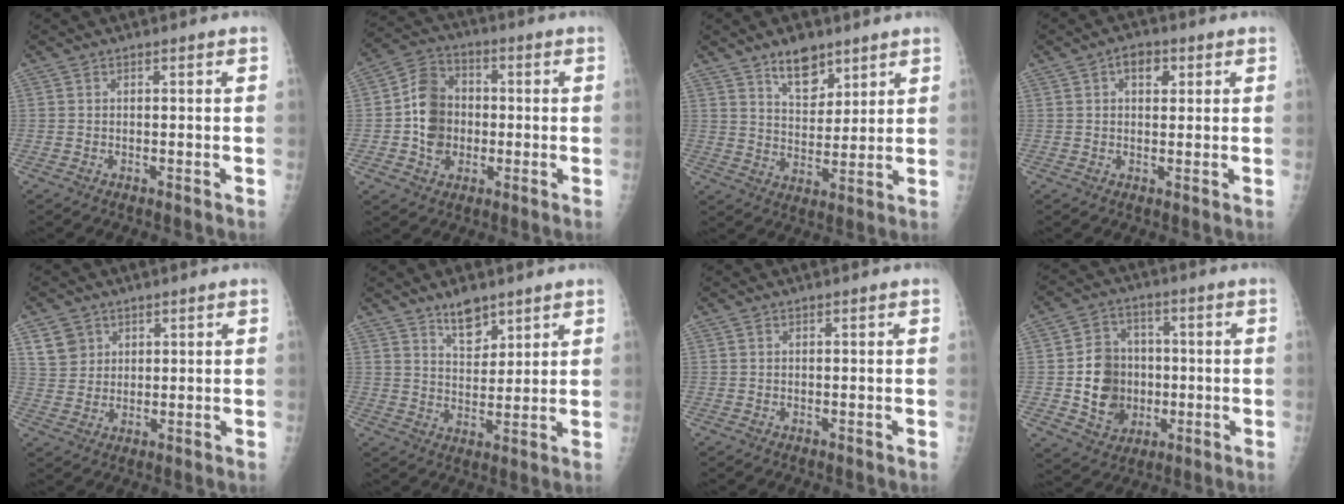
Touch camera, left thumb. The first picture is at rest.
{"total": 11.0, "force": [-1.2, 9.0, 6.1], "torque": [-0.087, 0.021, -0.029]}
{"total": 8.5, "force": [5.8, 4.5, 4.3], "torque": [-0.039, -0.040, 0.101]}
{"total": 4.4, "force": [1.8, 2.8, 2.8], "torque": [-0.023, -0.001, 0.023]}
{"total": 5.1, "force": [2.5, 4.3, 1.1], "torque": [0.000, -0.014, 0.051]}
{"total": 6.6, "force": [4.8, 3.1, 3.3], "torque": [-0.030, -0.036, 0.086]}
{"total": 0.0}
{"total": 12.7, "force": [-1.3, 10.8, 6.5], "torque": [-0.068, 0.006, -0.016]}